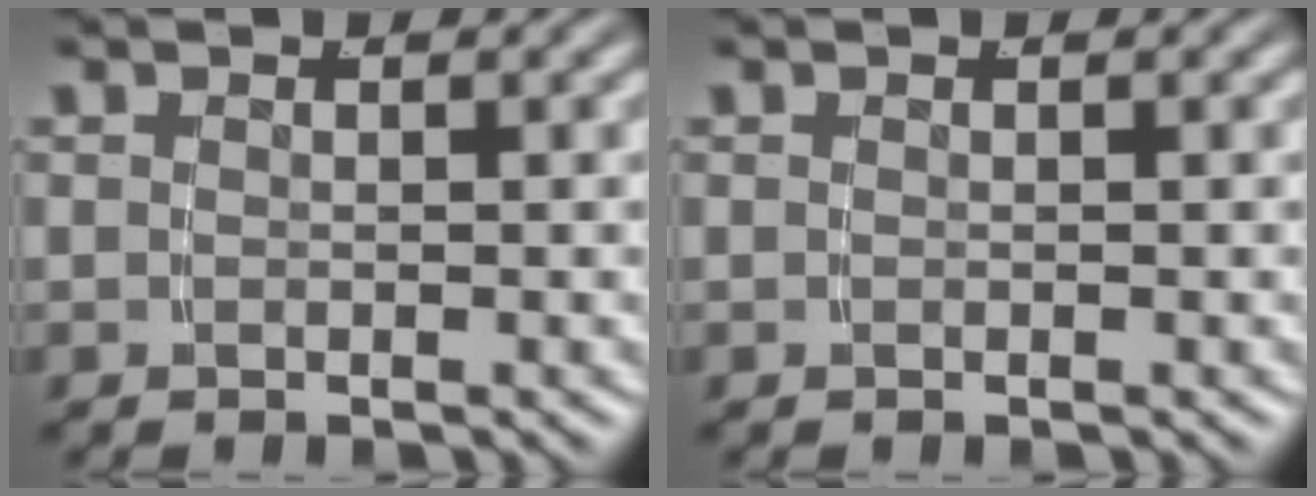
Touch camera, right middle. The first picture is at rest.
{"total": 0.0}